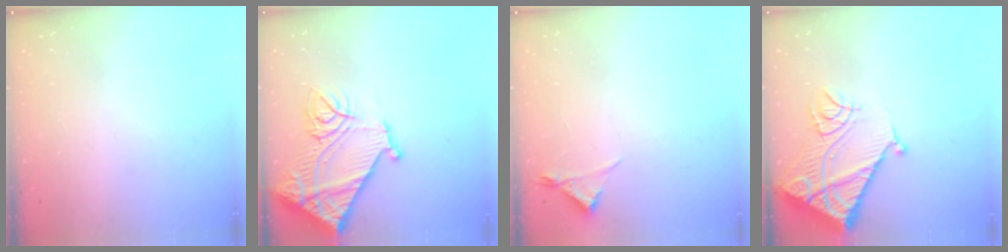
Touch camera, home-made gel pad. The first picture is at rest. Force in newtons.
{"total": 18.3, "press": 18.1, "slide": 2.2}
{"total": 3.0, "press": 2.9, "slide": 0.5}
{"total": 16.1, "press": 16.0, "slide": 1.8}